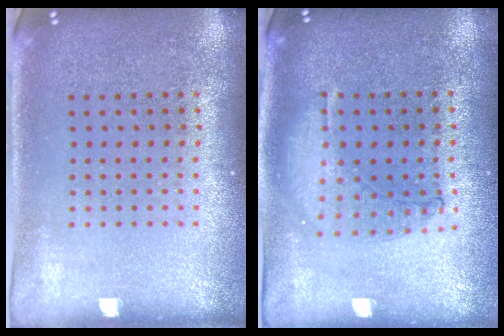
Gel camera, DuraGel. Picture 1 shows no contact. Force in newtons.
{"total": 1.0, "press": 0.9, "slide": 0.3}